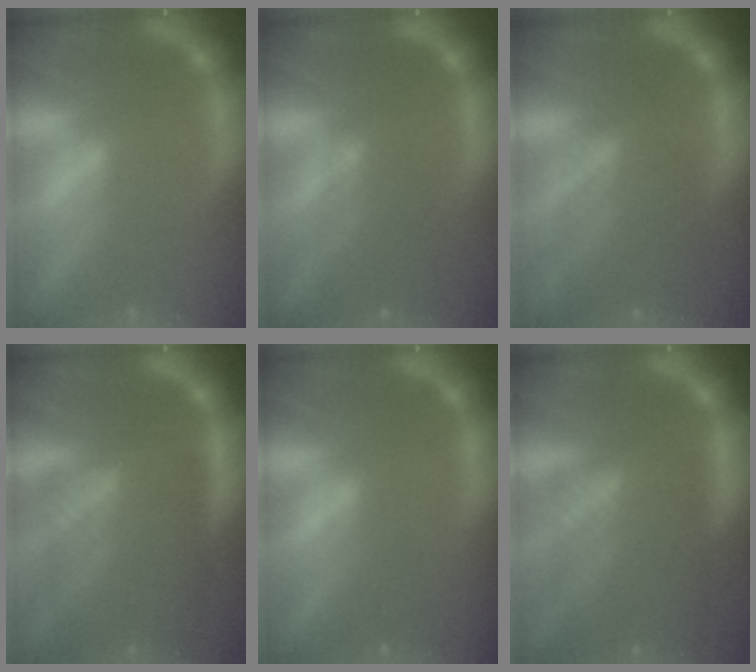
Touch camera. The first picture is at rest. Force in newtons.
{"total": 4.1}
{"total": 6.6}
{"total": 9.5}
{"total": 1.4}
{"total": 8.6}